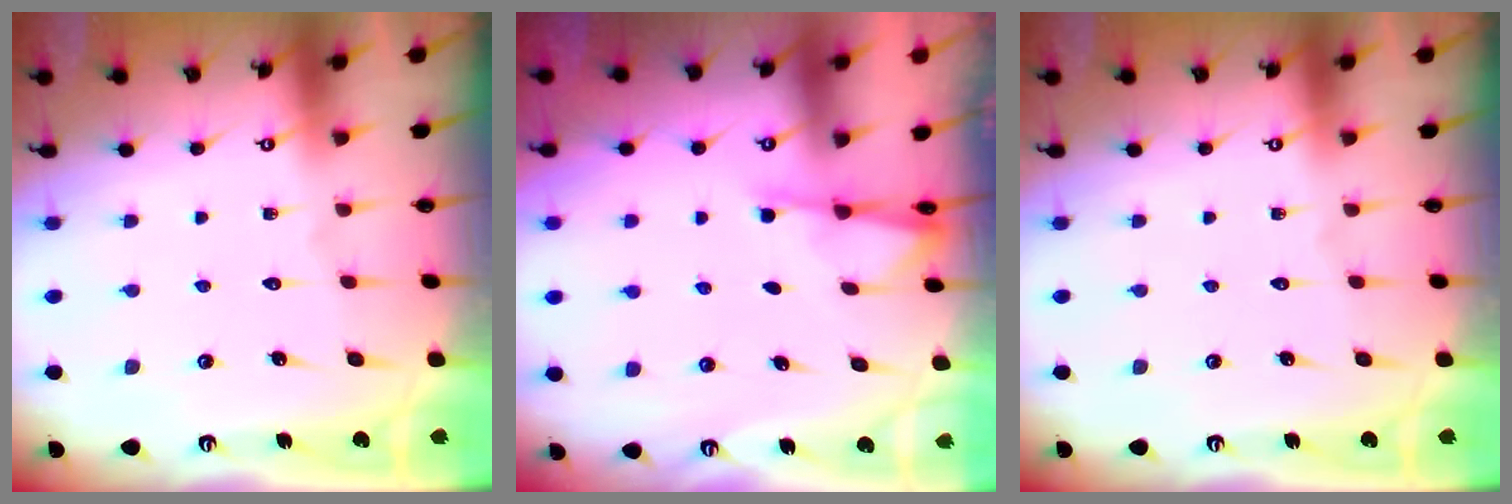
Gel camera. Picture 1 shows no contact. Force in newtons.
{"total": 1.8, "press": 1.7, "slide": 0.4}
{"total": 0.0}